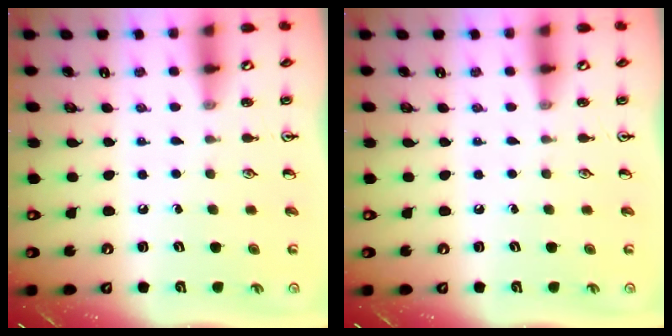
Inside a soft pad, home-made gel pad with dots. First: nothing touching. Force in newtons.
{"total": 0.0}